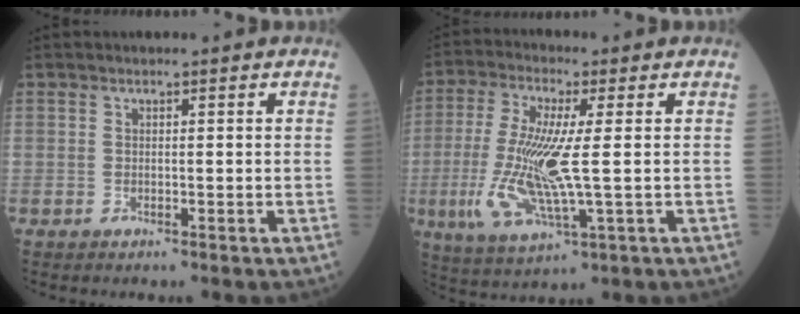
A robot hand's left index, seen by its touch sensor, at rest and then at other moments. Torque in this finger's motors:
{"motor_torque": [2.00, 0.14, 0.54, 0.21]}